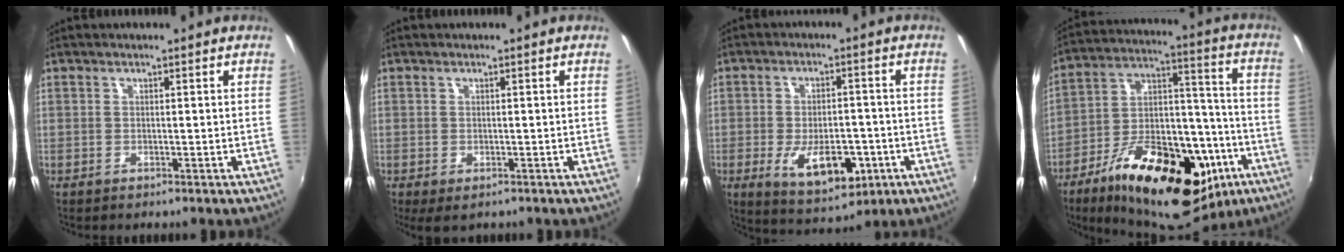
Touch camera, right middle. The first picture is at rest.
{"total": 2.5, "force": [-1.3, 1.3, 1.6], "torque": [-0.030, -0.012, -0.017]}
{"total": 11.7, "force": [-4.1, 6.0, 9.1], "torque": [-0.172, -0.015, -0.050]}
{"total": 28.8, "force": [-15.8, 13.6, 19.9], "torque": [-0.324, 0.008, -0.232]}